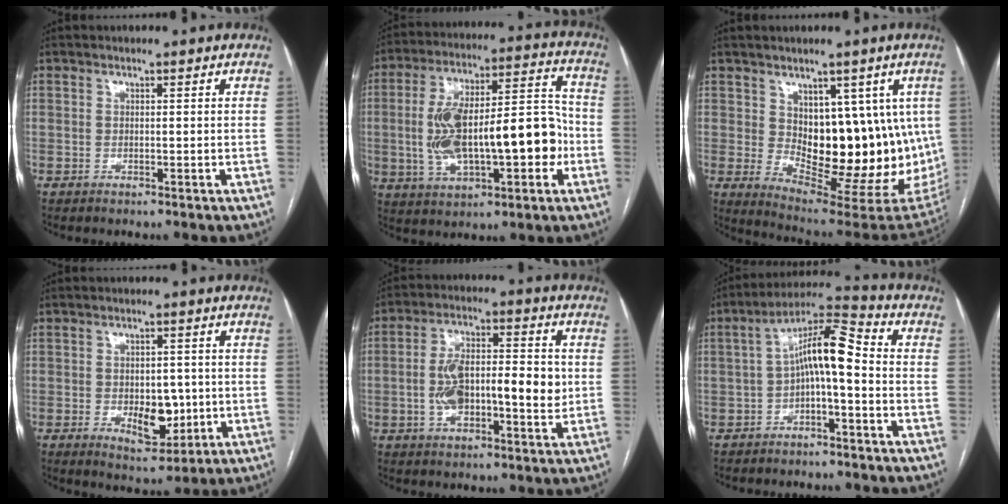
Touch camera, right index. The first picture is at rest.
{"total": 19.8, "force": [-2.9, 6.7, 18.5], "torque": [-0.325, 0.033, -0.035]}
{"total": 16.7, "force": [1.3, 7.9, 14.6], "torque": [-0.180, -0.006, 0.040]}
{"total": 7.1, "force": [-1.3, 3.8, 5.9], "torque": [-0.083, 0.000, -0.007]}
{"total": 13.2, "force": [-1.0, 5.0, 12.2], "torque": [-0.215, 0.022, -0.014]}
{"total": 9.3, "force": [-0.8, 1.9, 9.1], "torque": [-0.157, 0.040, -0.018]}